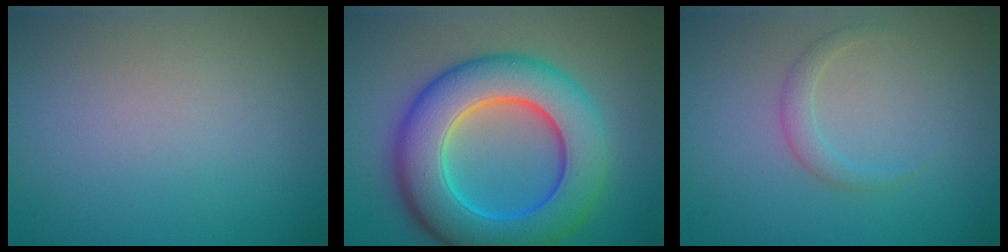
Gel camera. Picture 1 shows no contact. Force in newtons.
{"total": 11.2, "press": 11.2, "slide": 0.2}
{"total": 1.4, "press": 1.4, "slide": 0.1}